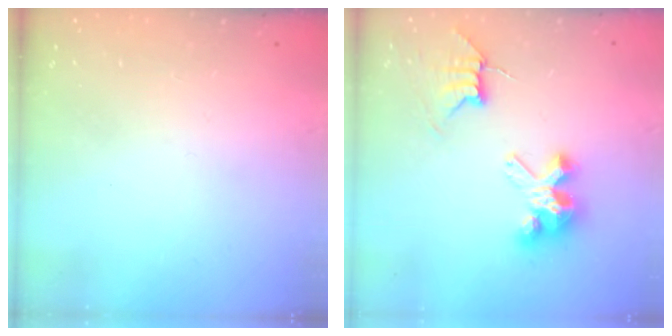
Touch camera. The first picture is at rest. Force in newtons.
{"total": 7.5, "press": 7.5, "slide": 0.6}